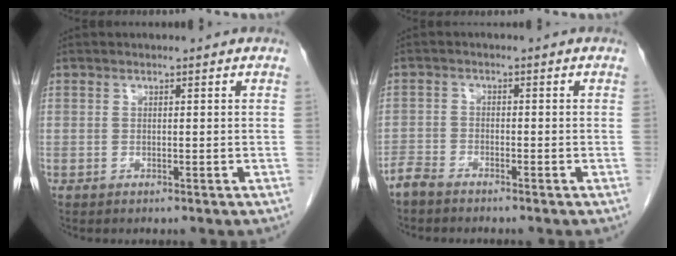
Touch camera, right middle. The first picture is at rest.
{"total": 2.8, "force": [-2.6, 0.7, 0.8], "torque": [-0.015, -0.004, -0.048]}